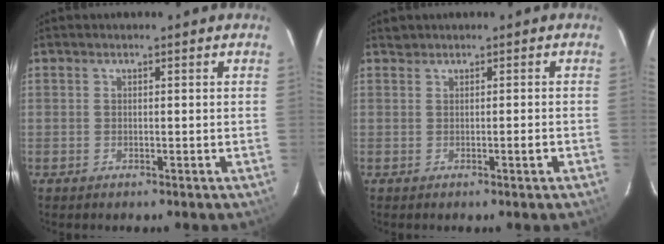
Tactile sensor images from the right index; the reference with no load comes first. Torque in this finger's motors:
{"motor_torque": [-0.02, 0.00, 0.02, 0.00]}